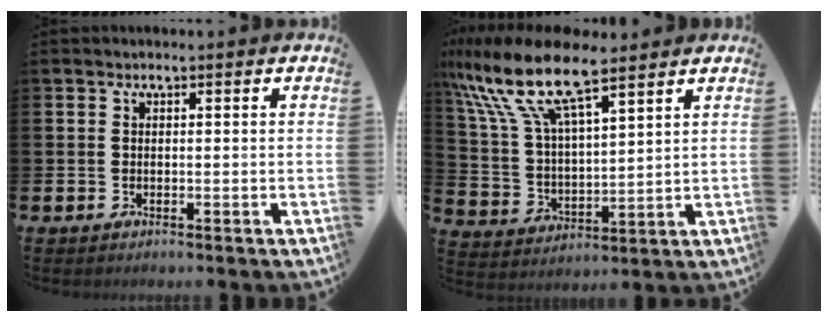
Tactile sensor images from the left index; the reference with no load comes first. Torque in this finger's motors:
{"motor_torque": [0.65, -0.12, 1.05, 0.21]}